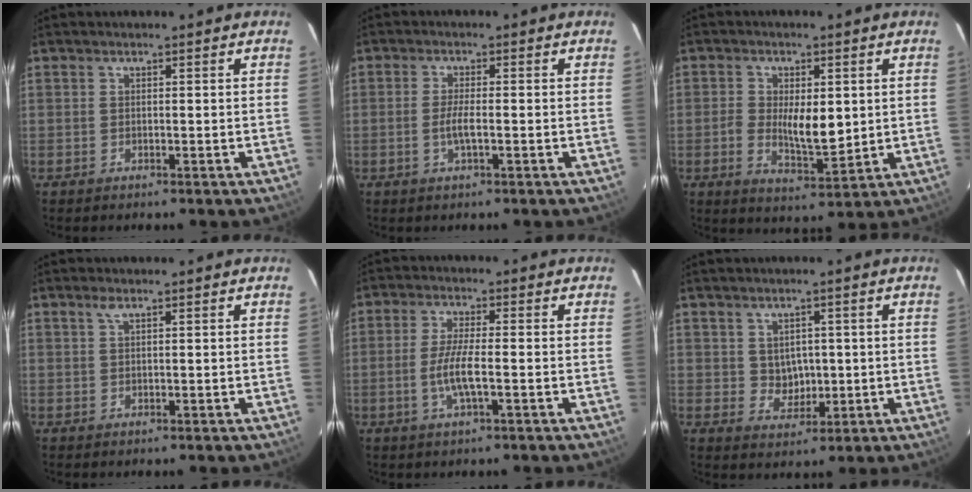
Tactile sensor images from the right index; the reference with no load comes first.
{"total": 3.2, "force": [-0.9, 0.4, 3.0], "torque": [-0.059, -0.002, -0.017]}
{"total": 7.8, "force": [0.0, 3.8, 6.8], "torque": [-0.129, -0.008, 0.000]}
{"total": 0.9, "force": [0.6, 0.1, 0.7], "torque": [-0.014, 0.004, 0.011]}
{"total": 6.0, "force": [-1.6, 0.8, 5.8], "torque": [-0.115, -0.004, -0.033]}
{"total": 4.2, "force": [0.6, 3.7, 1.8], "torque": [-0.030, 0.006, 0.018]}